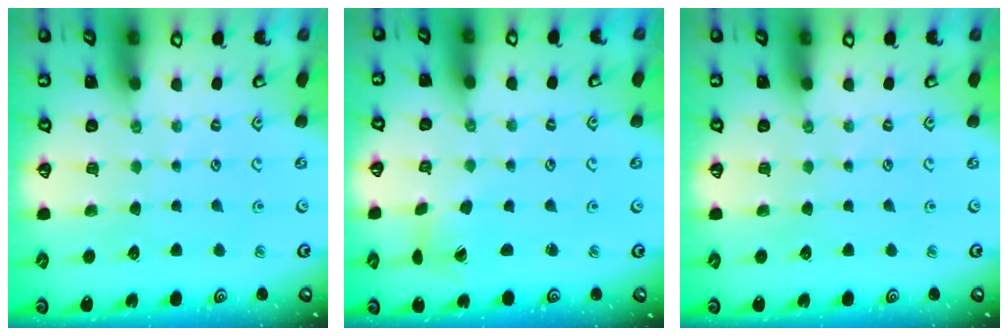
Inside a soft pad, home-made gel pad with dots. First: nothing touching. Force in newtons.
{"total": 2.0, "press": 2.0, "slide": 0.2}
{"total": 0.0}